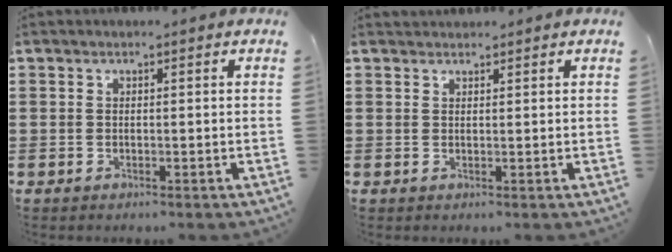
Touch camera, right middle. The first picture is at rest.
{"total": 1.1, "force": [1.1, 0.3, -0.1], "torque": [-0.001, 0.001, 0.022]}